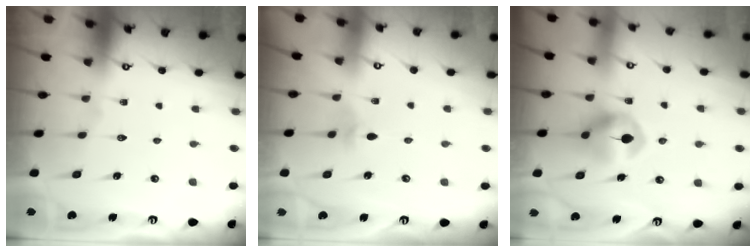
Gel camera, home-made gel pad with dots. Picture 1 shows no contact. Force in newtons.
{"total": 3.4, "press": 3.3, "slide": 0.8}
{"total": 8.3, "press": 8.3, "slide": 0.2}